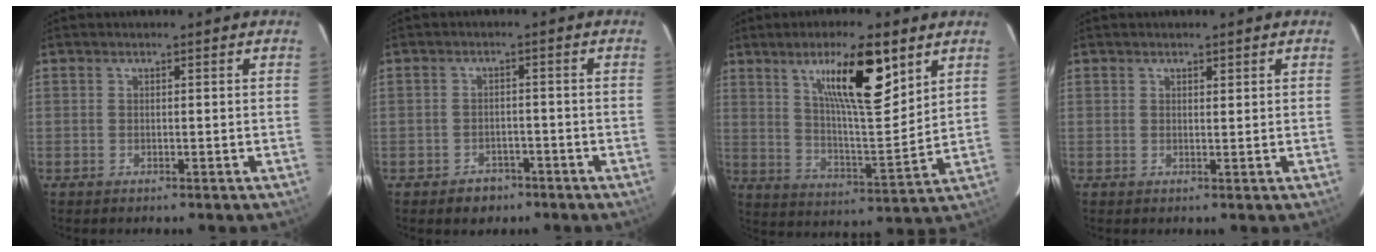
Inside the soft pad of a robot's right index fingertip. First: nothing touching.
{"total": 3.5, "force": [-2.2, 2.5, 0.9], "torque": [-0.012, 0.008, -0.026]}
{"total": 14.0, "force": [7.5, 2.3, 11.6], "torque": [-0.195, -0.001, 0.130]}
{"total": 0.8, "force": [0.6, 0.2, 0.5], "torque": [-0.011, 0.000, 0.010]}